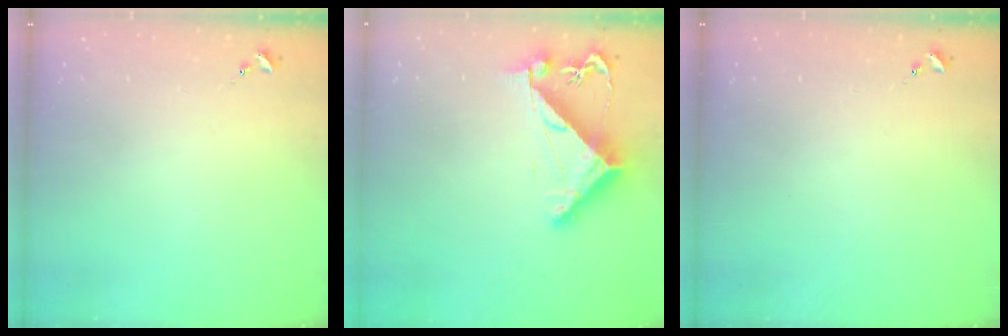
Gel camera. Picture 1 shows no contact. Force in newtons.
{"total": 8.0, "press": 8.0, "slide": 0.7}
{"total": 0.0}